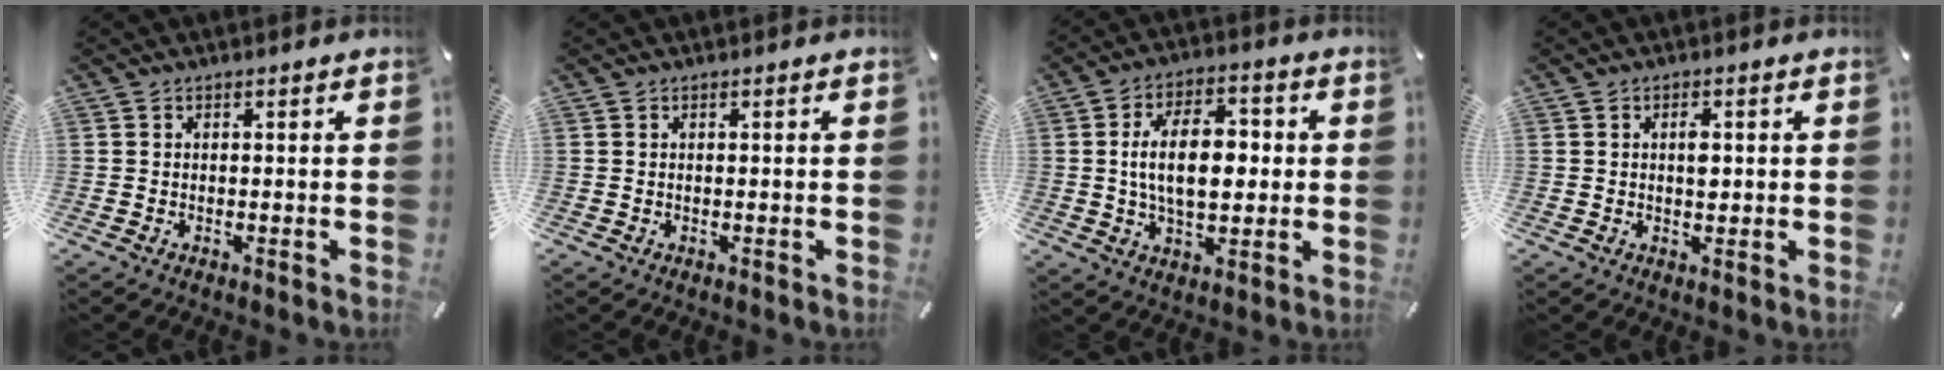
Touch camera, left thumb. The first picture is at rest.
{"total": 0.0}
{"total": 13.4, "force": [0.7, 8.0, 10.7], "torque": [-0.191, 0.004, 0.005]}
{"total": 2.7, "force": [0.4, 1.5, 2.2], "torque": [-0.029, -0.002, 0.002]}